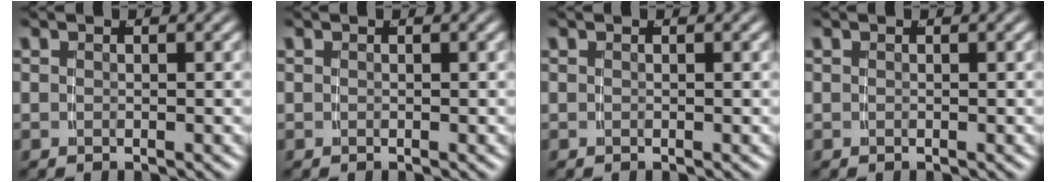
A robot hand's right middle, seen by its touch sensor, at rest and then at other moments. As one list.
[{"total": 0.0}, {"total": 0.0}, {"total": 0.0}]